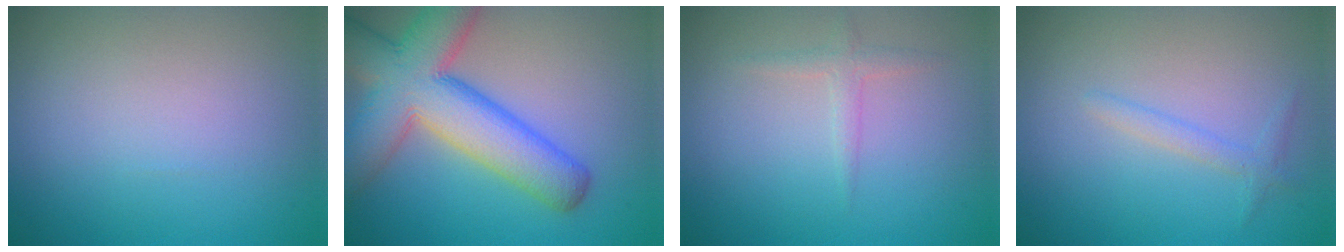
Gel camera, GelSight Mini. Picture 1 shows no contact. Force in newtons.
{"total": 10.5, "press": 10.5, "slide": 0.4}
{"total": 1.3, "press": 1.3, "slide": 0.0}
{"total": 1.3, "press": 1.3, "slide": 0.0}